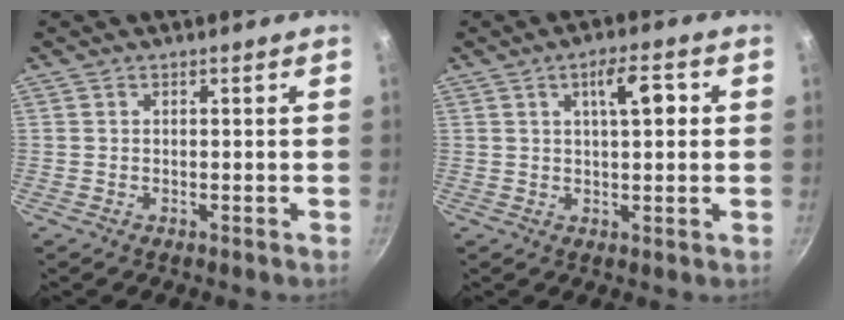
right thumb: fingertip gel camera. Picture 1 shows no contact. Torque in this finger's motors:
{"motor_torque": [1.03, 3.98, 0.56, 0.11, 0.03]}